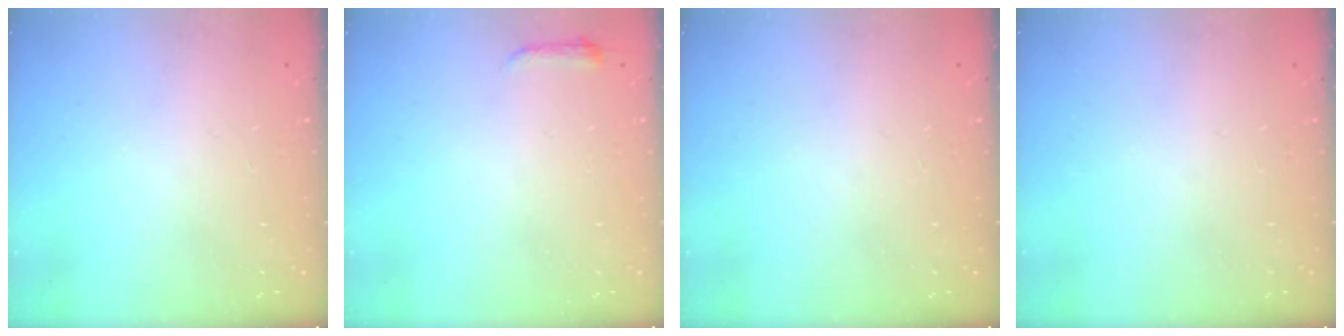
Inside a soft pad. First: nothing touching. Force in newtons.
{"total": 3.0, "press": 2.9, "slide": 0.6}
{"total": 0.0}
{"total": 0.0}